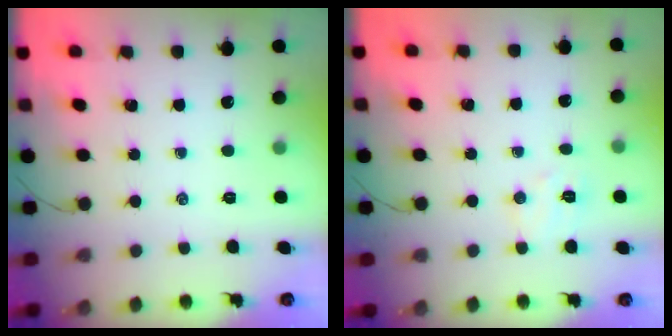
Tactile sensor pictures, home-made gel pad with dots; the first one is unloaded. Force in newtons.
{"total": 5.1, "press": 5.0, "slide": 1.1}